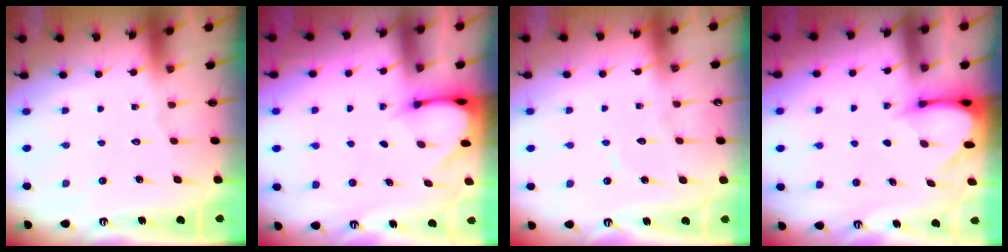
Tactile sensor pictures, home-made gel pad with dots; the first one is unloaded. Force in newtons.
{"total": 2.8, "press": 2.8, "slide": 0.3}
{"total": 5.6, "press": 5.6, "slide": 0.3}
{"total": 3.3, "press": 3.2, "slide": 0.3}